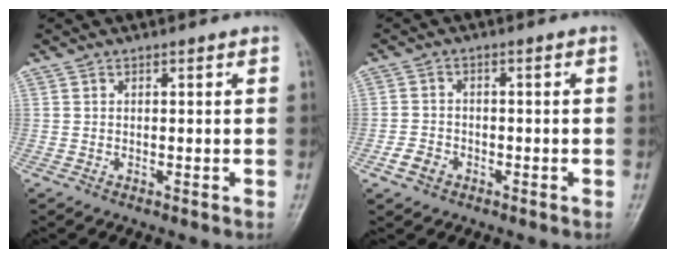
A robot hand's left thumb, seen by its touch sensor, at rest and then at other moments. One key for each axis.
{"total": 3.5, "fx": -1.8, "fy": 2.6, "fz": 1.4, "tx": -0.022, "ty": 0.013, "tz": -0.034}